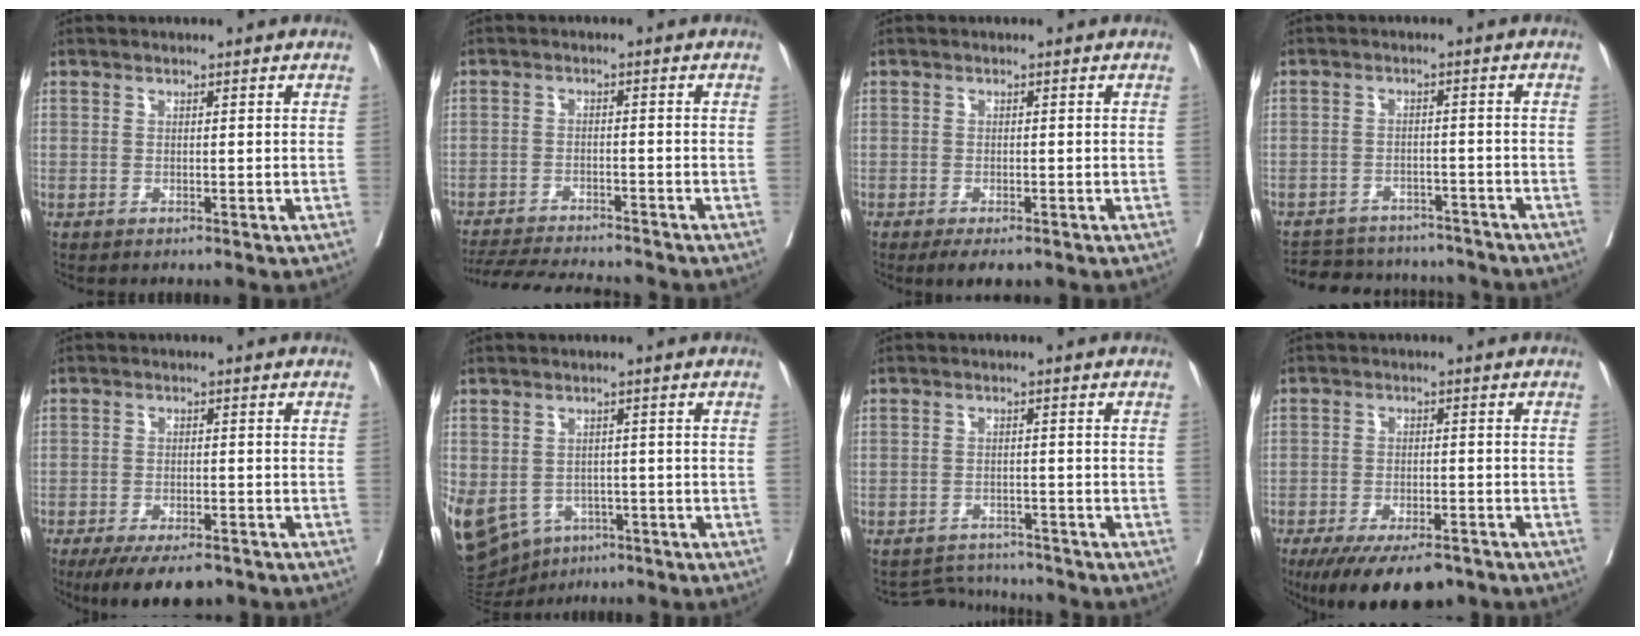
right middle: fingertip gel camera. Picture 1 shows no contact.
{"total": 11.5, "force": [-10.8, 0.9, 3.8], "torque": [-0.063, -0.011, -0.159]}
{"total": 3.2, "force": [-2.3, 1.3, 1.8], "torque": [-0.024, -0.006, -0.031]}
{"total": 12.6, "force": [-11.6, 4.2, 2.4], "torque": [-0.046, 0.014, -0.148]}
{"total": 8.2, "force": [-6.3, 3.0, 4.4], "torque": [-0.063, -0.006, -0.097]}
{"total": 23.6, "force": [-9.8, 18.7, 10.6], "torque": [-0.358, -0.017, -0.132]}
{"total": 4.4, "force": [-4.3, 0.4, -1.0], "torque": [0.011, 0.005, -0.067]}
{"total": 11.2, "force": [-8.3, 4.3, 6.2], "torque": [-0.095, -0.010, -0.126]}